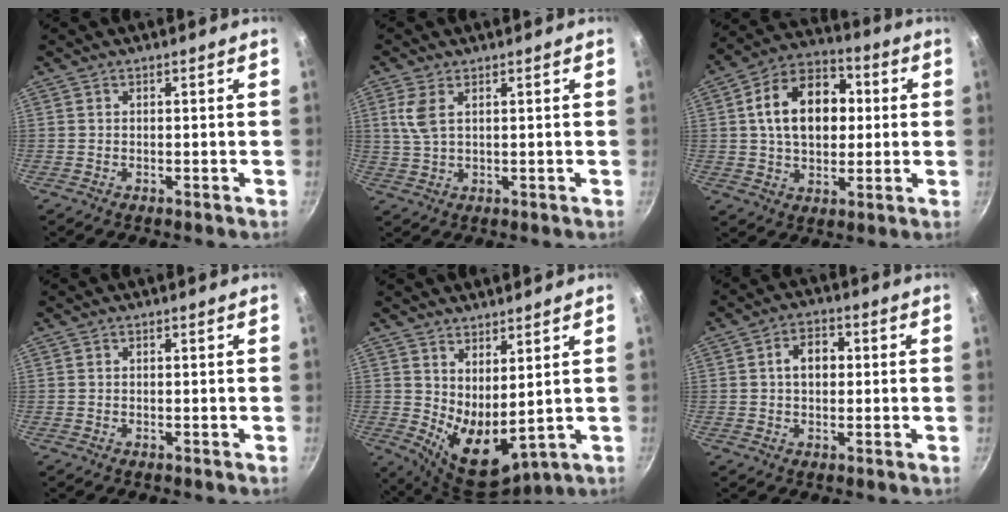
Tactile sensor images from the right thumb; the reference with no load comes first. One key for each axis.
{"total": 4.9, "fx": 1.8, "fy": 2.4, "fz": 3.9, "tx": -0.082, "ty": -0.005, "tz": 0.038}
{"total": 17.0, "fx": 2.4, "fy": 11.6, "fz": 12.1, "tx": -0.162, "ty": 0.023, "tz": 0.026}
{"total": 0.0}
{"total": 9.7, "fx": 3.4, "fy": 4.5, "fz": 7.9, "tx": -0.111, "ty": -0.049, "tz": 0.073}
{"total": 6.0, "fx": 0.8, "fy": 4.2, "fz": 4.2, "tx": -0.044, "ty": 0.014, "tz": 0.005}